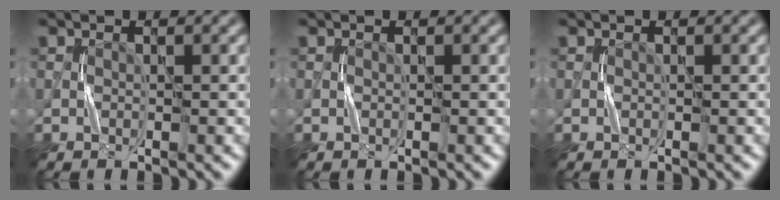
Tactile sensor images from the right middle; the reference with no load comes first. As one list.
[{"total": 0.0}, {"total": 0.0}]